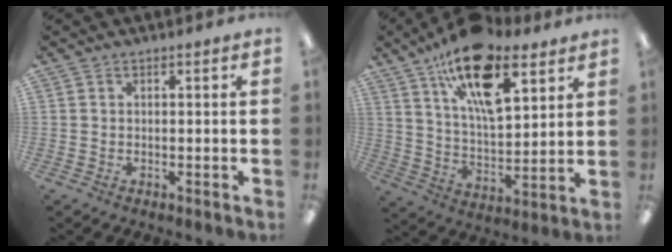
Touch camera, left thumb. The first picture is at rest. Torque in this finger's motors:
{"motor_torque": [0.51, 0.57, 1.91, -0.86, 0.55]}